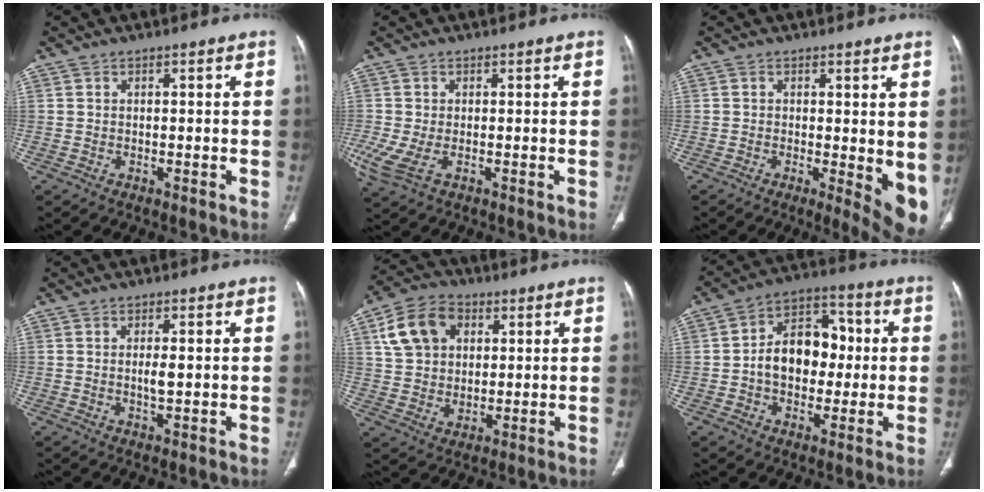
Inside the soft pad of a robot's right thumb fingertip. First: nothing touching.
{"total": 4.8, "force": [-1.3, 2.3, 4.1], "torque": [-0.112, -0.014, -0.021]}
{"total": 7.7, "force": [-0.1, 2.7, 7.2], "torque": [-0.088, -0.017, 0.002]}
{"total": 2.5, "force": [0.1, 0.7, 2.4], "torque": [-0.046, -0.002, 0.004]}
{"total": 12.1, "force": [4.2, 8.9, 7.0], "torque": [-0.107, 0.002, 0.075]}
{"total": 13.6, "force": [-0.1, 9.6, 9.6], "torque": [-0.113, 0.035, -0.008]}